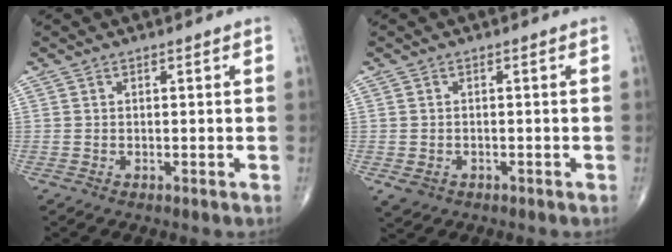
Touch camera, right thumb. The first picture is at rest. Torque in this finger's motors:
{"motor_torque": [0.92, 0.87, -0.03, -0.37, 0.01]}